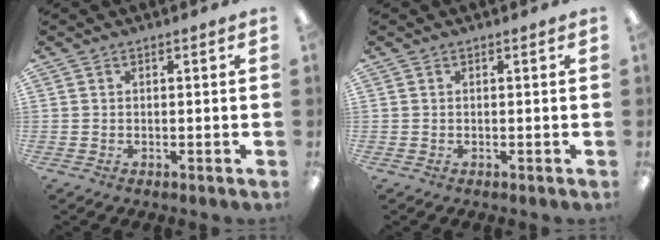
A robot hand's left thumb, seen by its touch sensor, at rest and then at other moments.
{"total": 0.0}